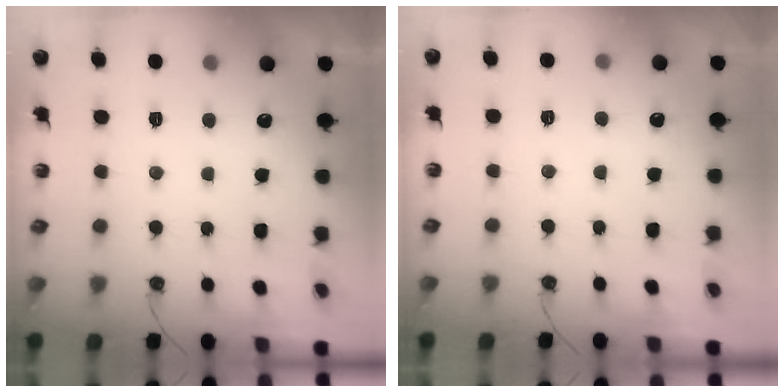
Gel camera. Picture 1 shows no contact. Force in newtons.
{"total": 2.4, "press": 2.4, "slide": 0.4}